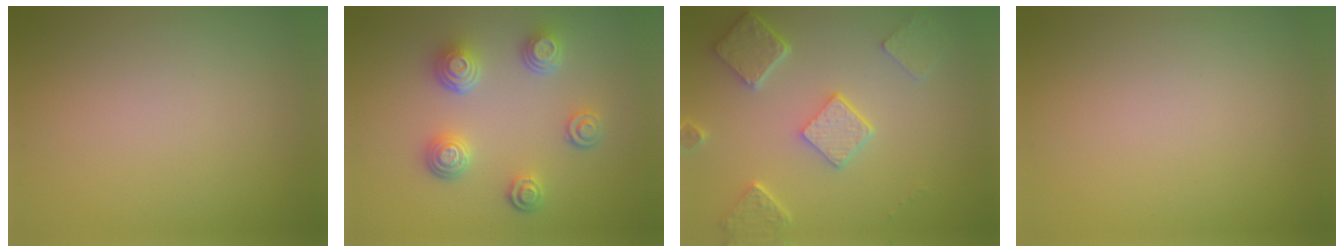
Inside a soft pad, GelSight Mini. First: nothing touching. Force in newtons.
{"total": 4.3, "press": 3.4, "slide": 2.6}
{"total": 4.9, "press": 3.8, "slide": 3.0}
{"total": 0.0}